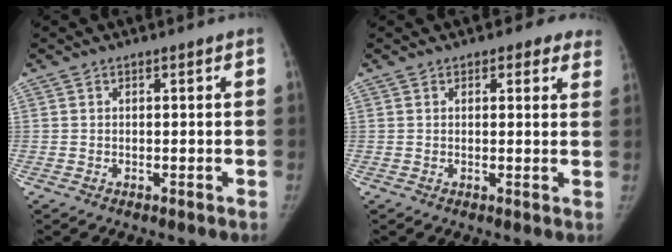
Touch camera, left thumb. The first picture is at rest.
{"total": 5.5, "force": [4.0, 2.9, 2.5], "torque": [0.014, -0.010, 0.034]}